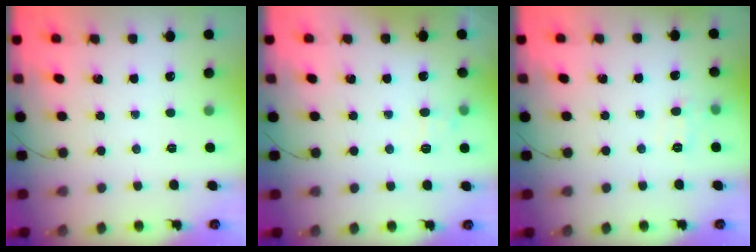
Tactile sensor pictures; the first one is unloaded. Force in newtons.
{"total": 6.2, "press": 5.9, "slide": 1.8}
{"total": 6.0, "press": 5.9, "slide": 1.3}